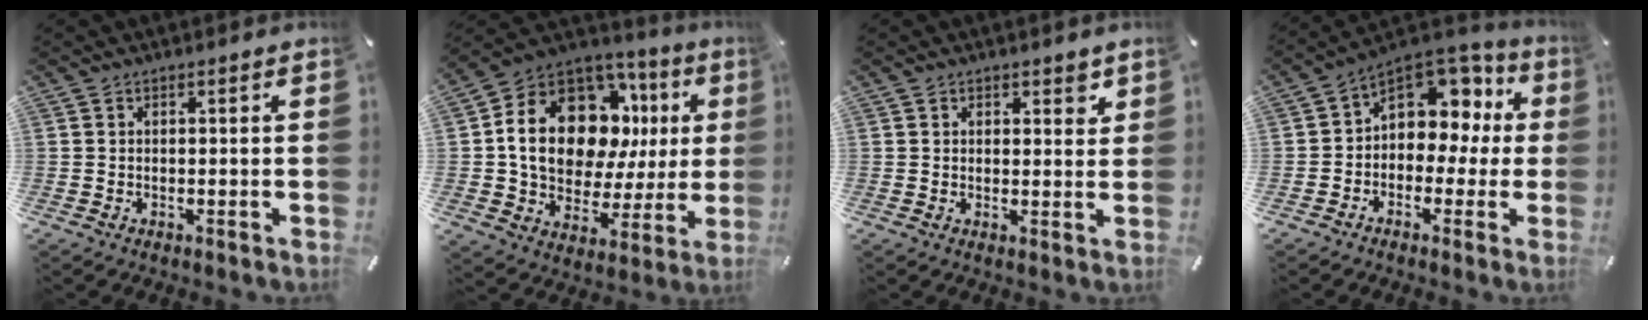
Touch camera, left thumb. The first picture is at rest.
{"total": 19.9, "force": [5.4, 13.8, 13.4], "torque": [-0.249, -0.032, 0.094]}
{"total": 2.5, "force": [1.6, 1.6, 1.0], "torque": [0.001, -0.005, 0.023]}
{"total": 9.9, "force": [3.6, 7.8, 4.9], "torque": [-0.073, -0.030, 0.067]}